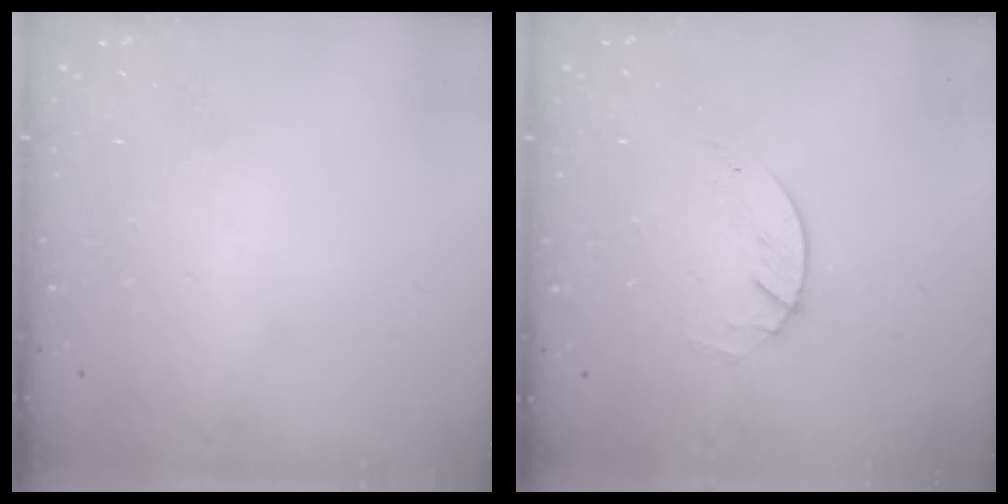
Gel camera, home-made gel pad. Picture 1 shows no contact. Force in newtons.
{"total": 1.7, "press": 1.6, "slide": 0.2}